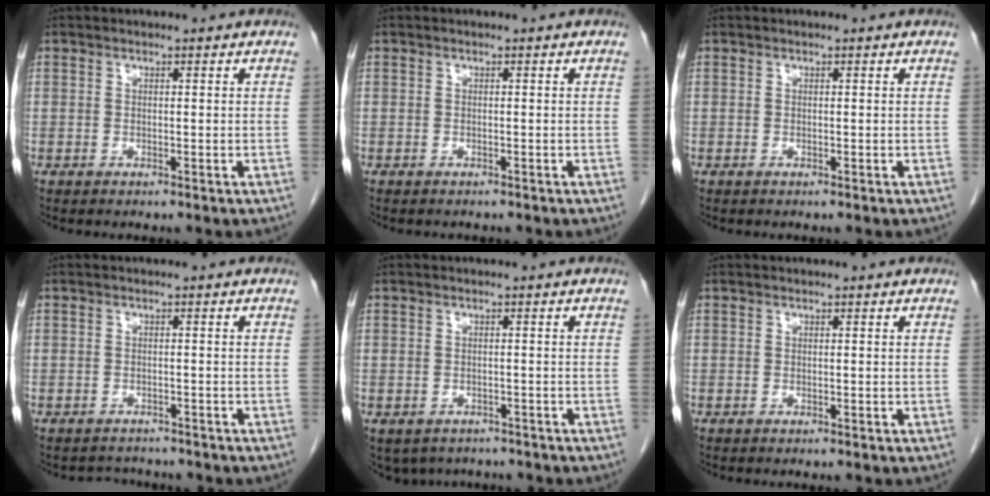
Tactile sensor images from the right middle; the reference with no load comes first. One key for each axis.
{"total": 1.6, "fx": -1.4, "fy": 0.6, "fz": 0.4, "tx": -0.009, "ty": -0.002, "tz": -0.015}
{"total": 0.0}
{"total": 2.5, "fx": -2.3, "fy": 1.0, "fz": -0.4, "tx": 0.001, "ty": -0.002, "tz": -0.035}
{"total": 5.9, "fx": -4.7, "fy": 3.3, "fz": 1.1, "tx": -0.009, "ty": 0.001, "tz": -0.058}
{"total": 0.0}